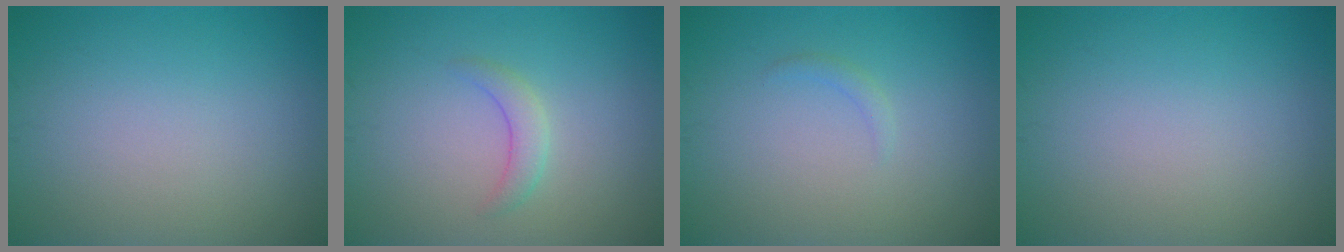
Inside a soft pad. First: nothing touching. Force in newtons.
{"total": 1.7, "press": 1.7, "slide": 0.0}
{"total": 0.7, "press": 0.7, "slide": 0.1}
{"total": 0.0}